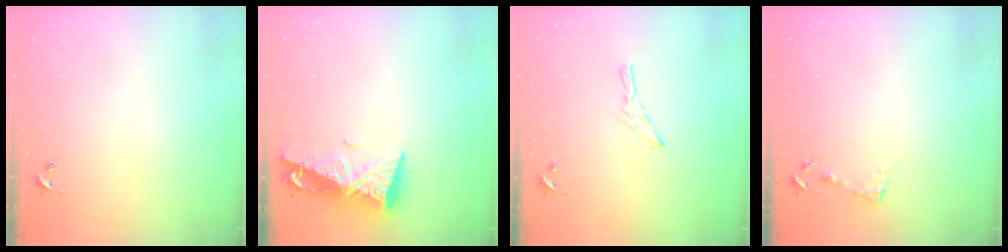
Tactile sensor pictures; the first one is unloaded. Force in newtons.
{"total": 10.6, "press": 10.5, "slide": 1.4}
{"total": 6.2, "press": 6.1, "slide": 0.8}
{"total": 3.1, "press": 3.1, "slide": 0.3}